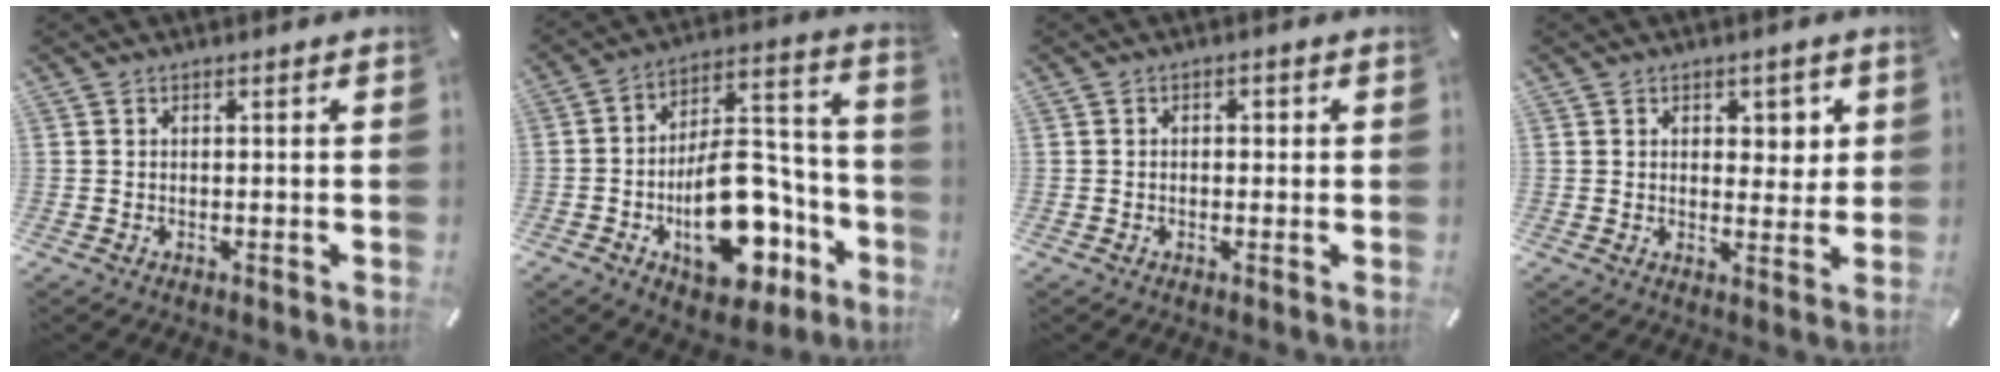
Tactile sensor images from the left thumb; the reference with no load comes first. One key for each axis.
{"total": 21.9, "fx": -8.9, "fy": 12.8, "fz": 15.4, "tx": -0.219, "ty": 0.039, "tz": -0.133}
{"total": 1.5, "fx": -0.3, "fy": 1.1, "fz": 0.9, "tx": -0.016, "ty": 0.007, "tz": -0.009}
{"total": 4.3, "fx": 1.8, "fy": 3.3, "fz": 2.1, "tx": -0.010, "ty": -0.005, "tz": 0.024}